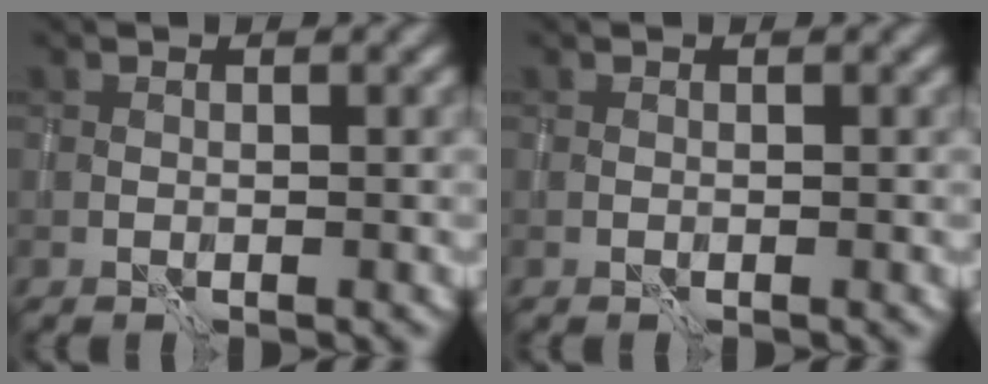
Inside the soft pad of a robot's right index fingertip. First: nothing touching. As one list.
[{"total": 0.0}]